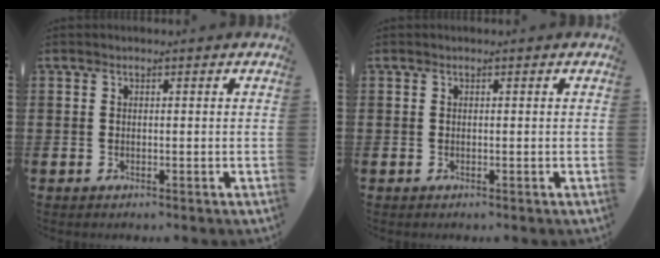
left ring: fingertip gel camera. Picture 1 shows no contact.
{"total": 0.0}